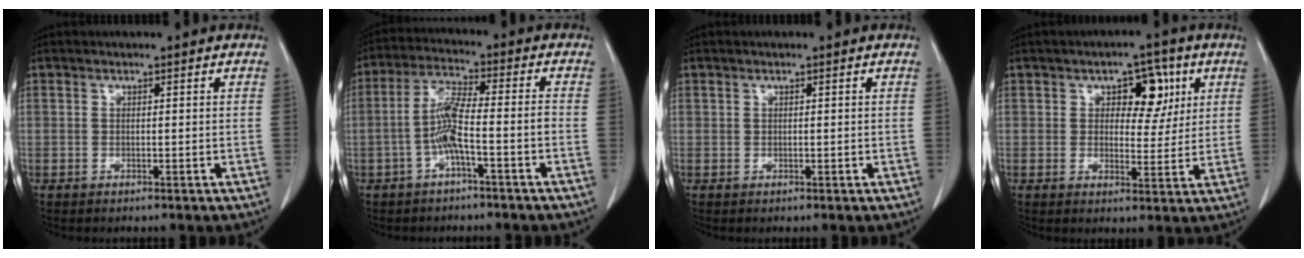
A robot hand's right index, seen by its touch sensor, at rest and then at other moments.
{"total": 6.8, "force": [-2.5, 0.5, 6.4], "torque": [-0.130, 0.020, -0.046]}
{"total": 0.0}
{"total": 6.8, "force": [2.6, 3.8, 5.0], "torque": [-0.060, 0.013, 0.037]}